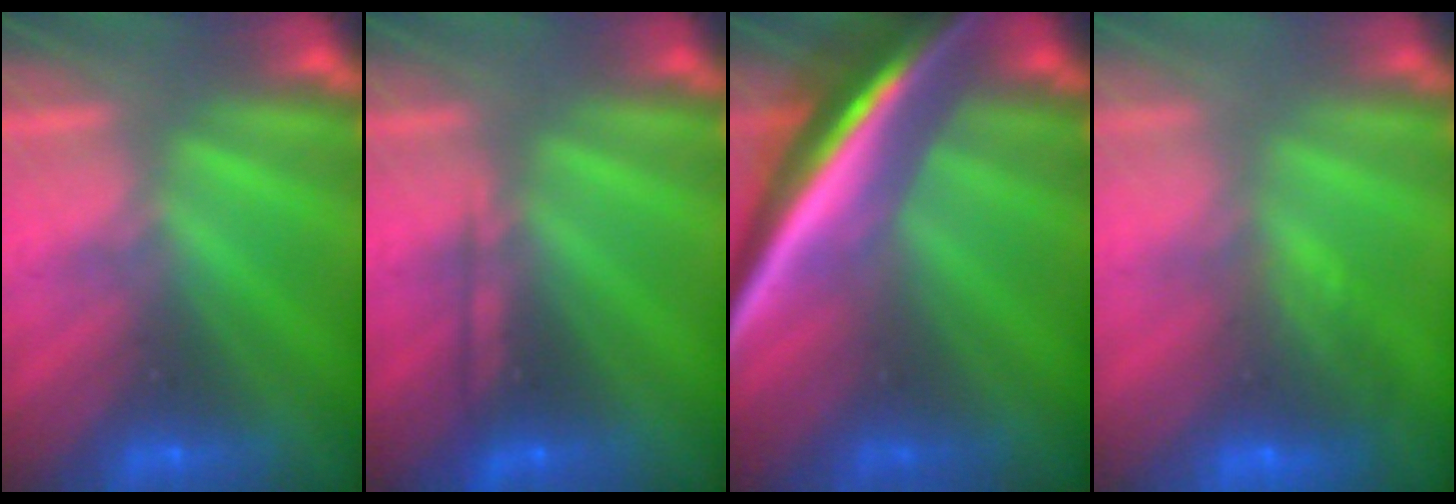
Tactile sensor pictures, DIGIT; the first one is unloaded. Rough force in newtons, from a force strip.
{"total": 2.2}
{"total": 7.5}
{"total": 7.5}